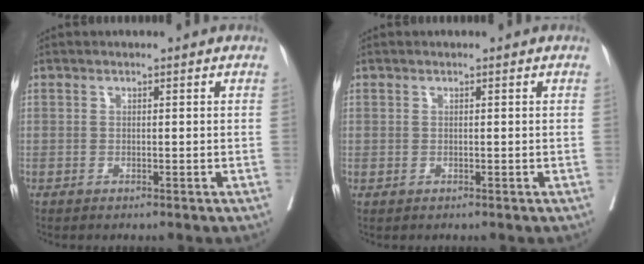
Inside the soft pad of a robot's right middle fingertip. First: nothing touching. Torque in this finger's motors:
{"motor_torque": [-0.11, -0.66, 0.04, 0.00]}